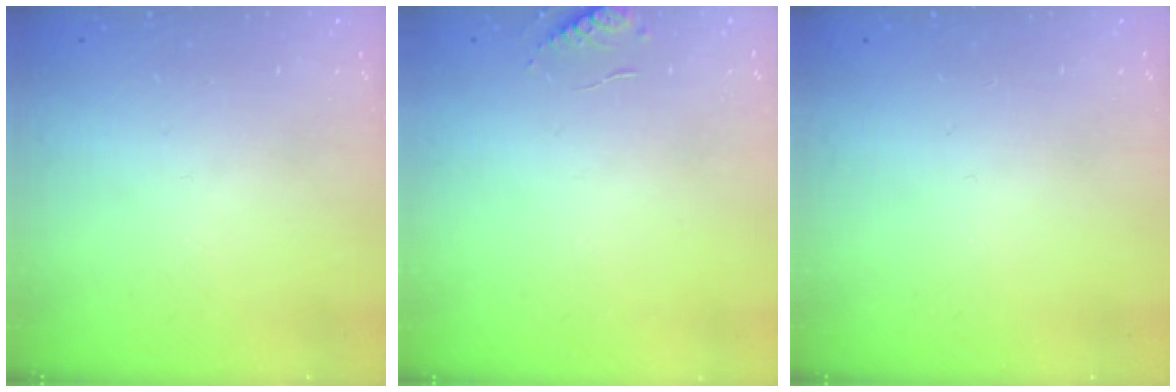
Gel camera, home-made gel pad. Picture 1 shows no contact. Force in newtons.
{"total": 5.4, "press": 5.4, "slide": 0.6}
{"total": 0.0}